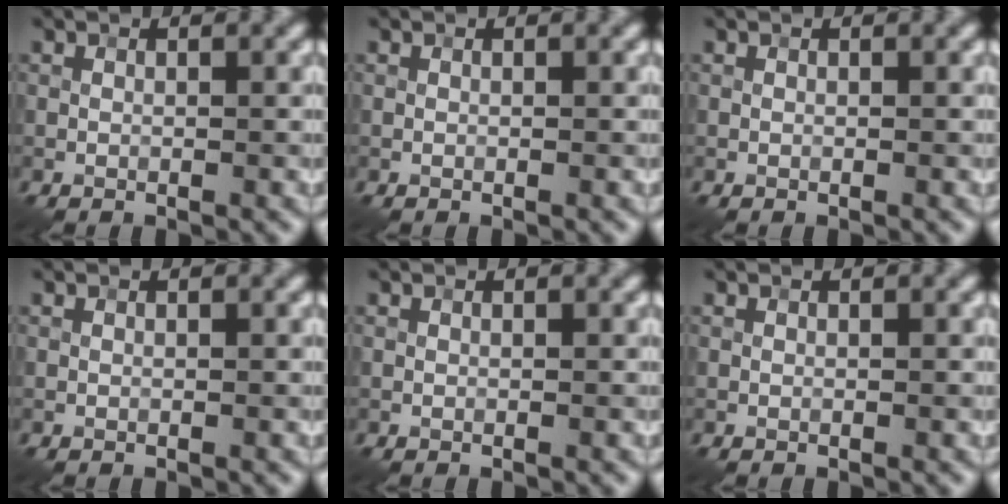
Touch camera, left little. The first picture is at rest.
{"total": 0.0}
{"total": 0.0}
{"total": 0.0}
{"total": 0.0}
{"total": 0.0}